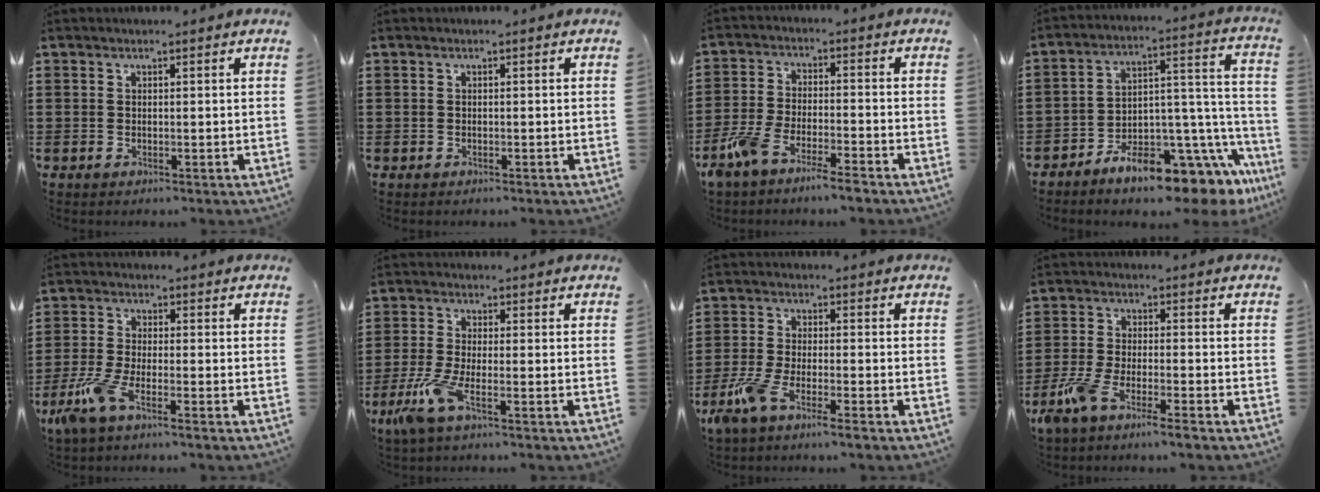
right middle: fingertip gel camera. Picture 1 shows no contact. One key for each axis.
{"total": 0.0}
{"total": 6.4, "fx": -5.3, "fy": 0.7, "fz": 3.5, "tx": -0.092, "ty": -0.010, "tz": -0.105}
{"total": 11.8, "fx": -9.1, "fy": 4.2, "fz": 6.2, "tx": -0.086, "ty": 0.021, "tz": -0.155}
{"total": 5.7, "fx": -3.6, "fy": 1.1, "fz": 4.3, "tx": -0.112, "ty": -0.017, "tz": -0.071}
{"total": 5.9, "fx": -2.9, "fy": 1.4, "fz": 5.0, "tx": -0.130, "ty": -0.019, "tz": -0.060}
{"total": 5.7, "fx": -4.2, "fy": 0.7, "fz": 3.8, "tx": -0.104, "ty": -0.018, "tz": -0.086}
{"total": 6.0, "fx": -4.7, "fy": 0.5, "fz": 3.7, "tx": -0.103, "ty": -0.018, "tz": -0.095}